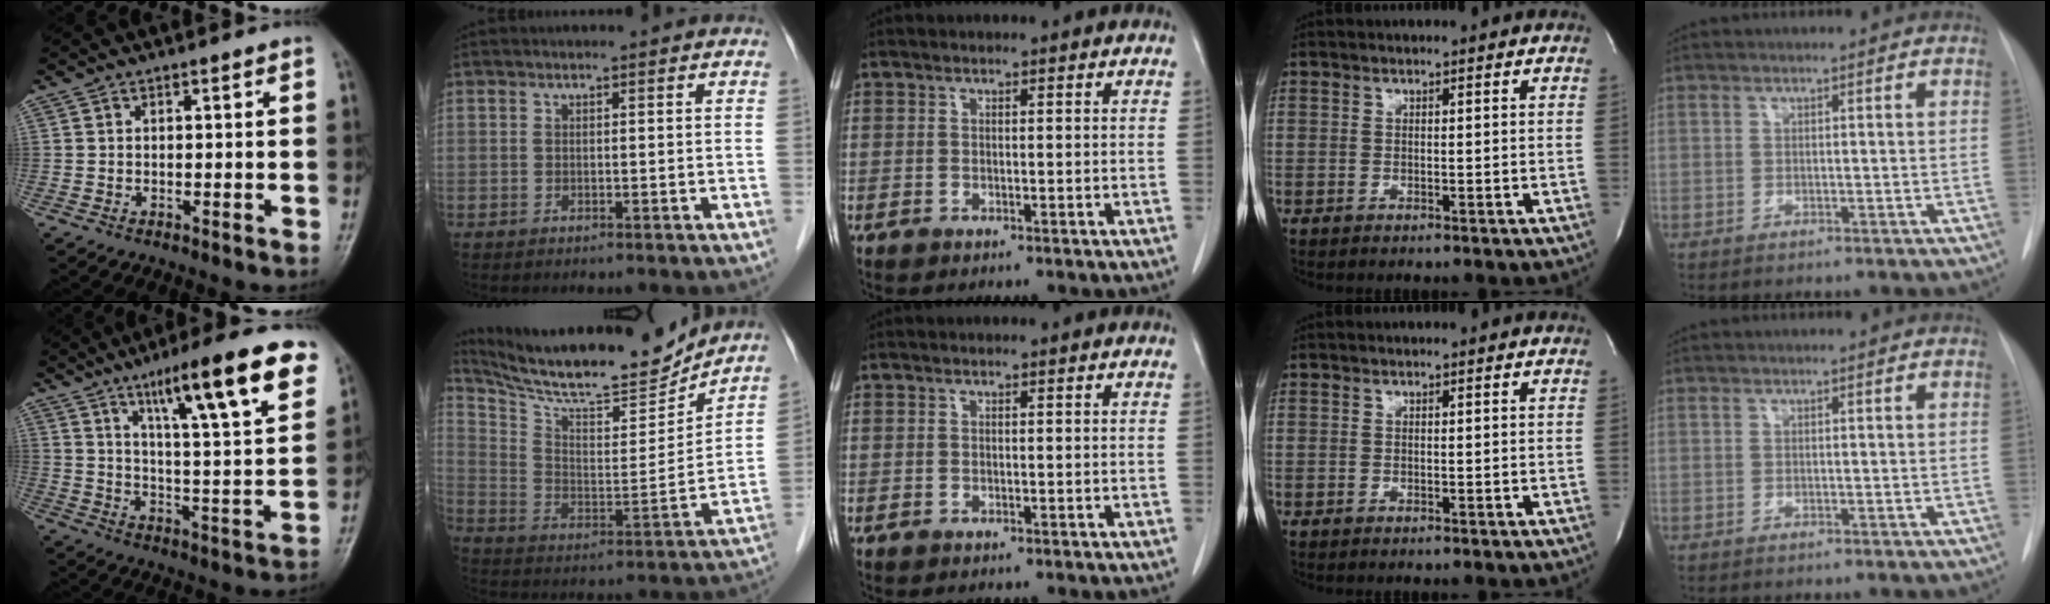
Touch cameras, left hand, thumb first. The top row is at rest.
{"thumb": {"total": 18.9, "force": [11.1, 3.0, 15.0], "torque": [-0.199, -0.045, 0.169]}, "index": {"total": 19.2, "force": [17.9, 1.6, 6.7], "torque": [-0.136, -0.027, 0.287]}}